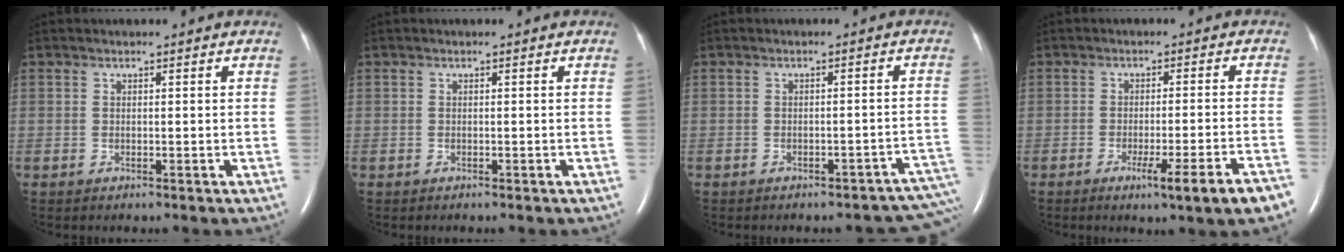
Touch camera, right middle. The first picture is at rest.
{"total": 0.0}
{"total": 9.3, "force": [-7.8, 3.3, 3.8], "torque": [-0.022, 0.026, -0.081]}
{"total": 9.0, "force": [-5.5, -0.7, 7.1], "torque": [-0.085, -0.019, -0.074]}